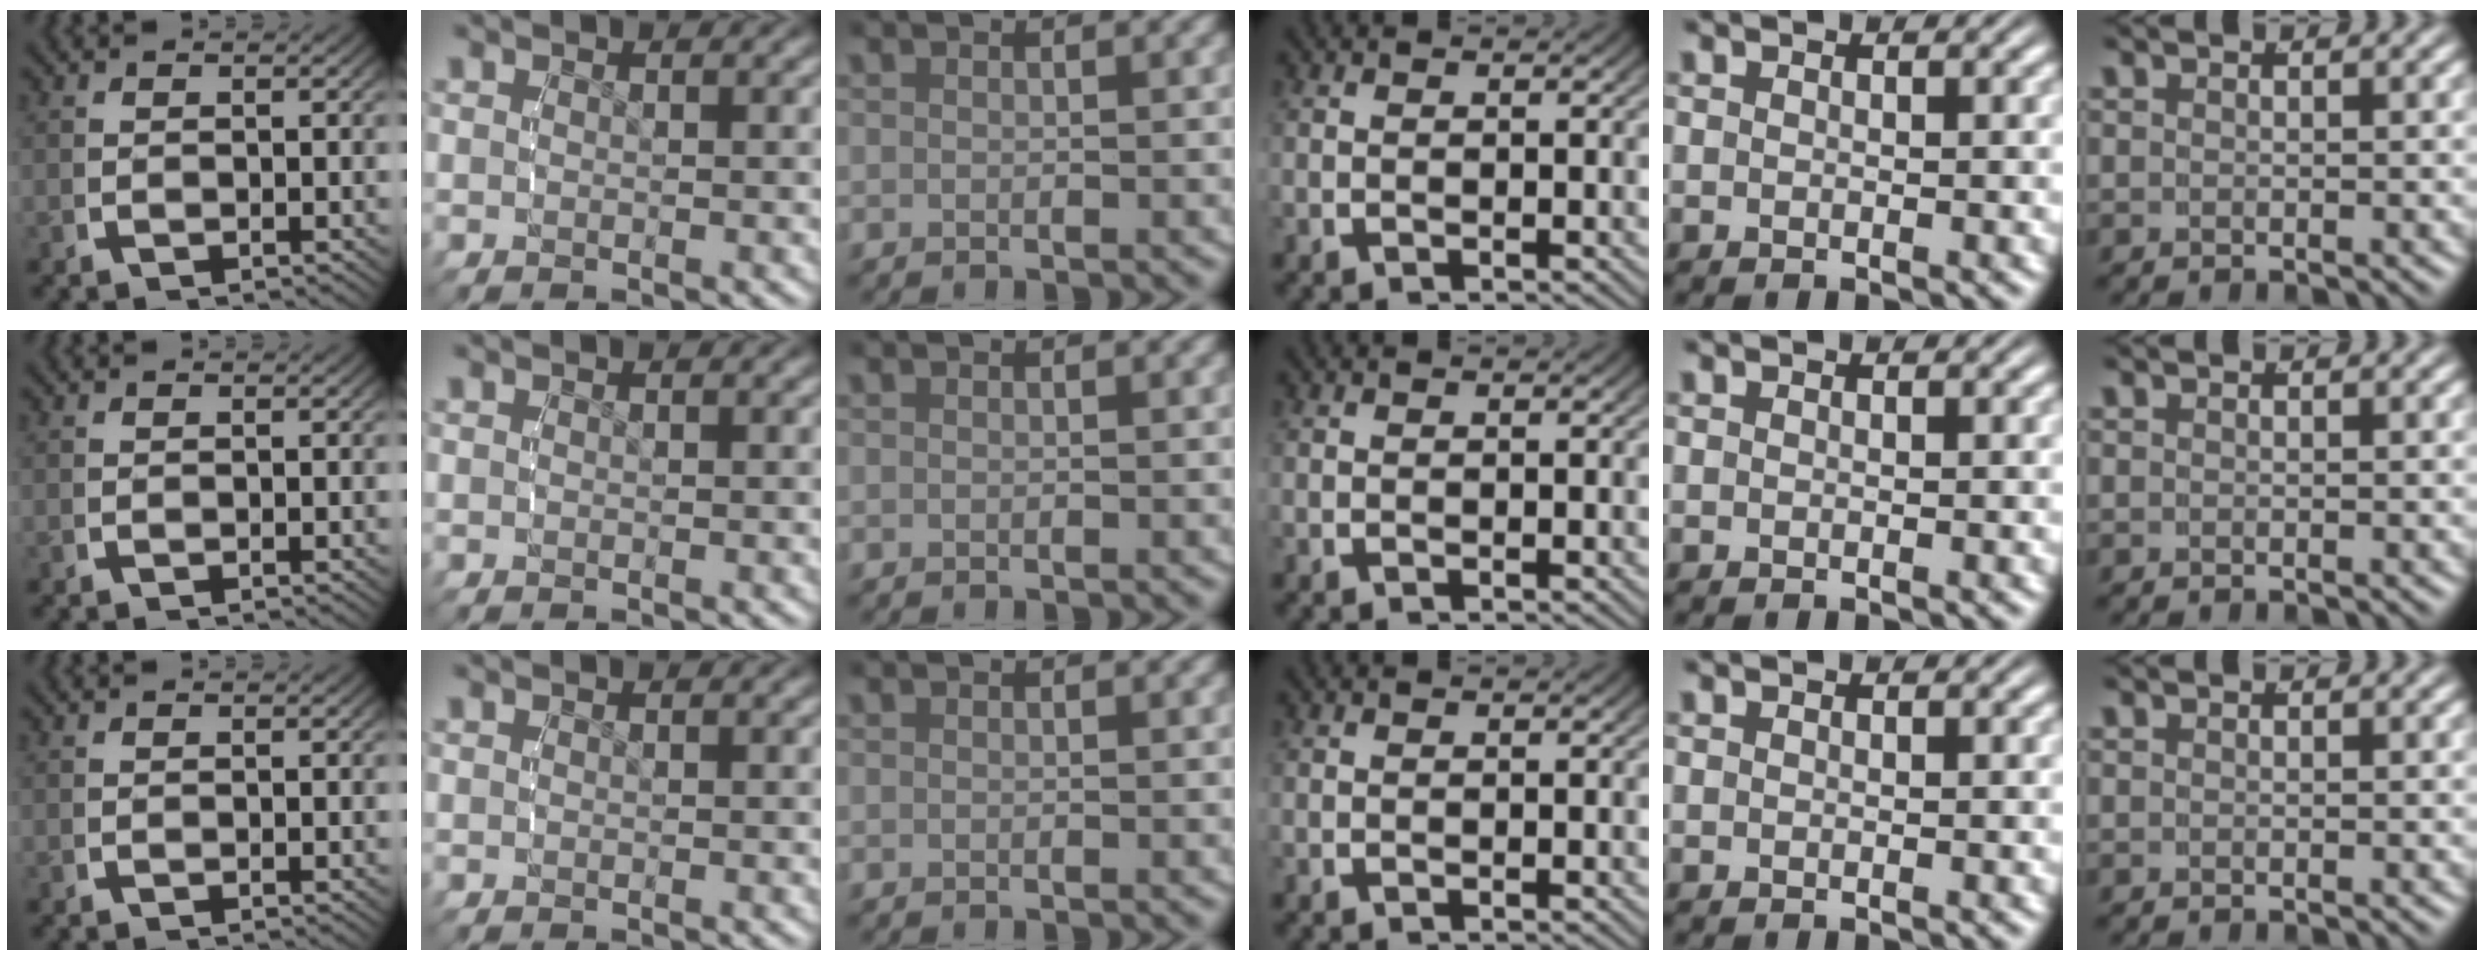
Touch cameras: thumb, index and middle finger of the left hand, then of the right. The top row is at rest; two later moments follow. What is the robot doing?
{"motion": "reach", "object": "pencil case"}